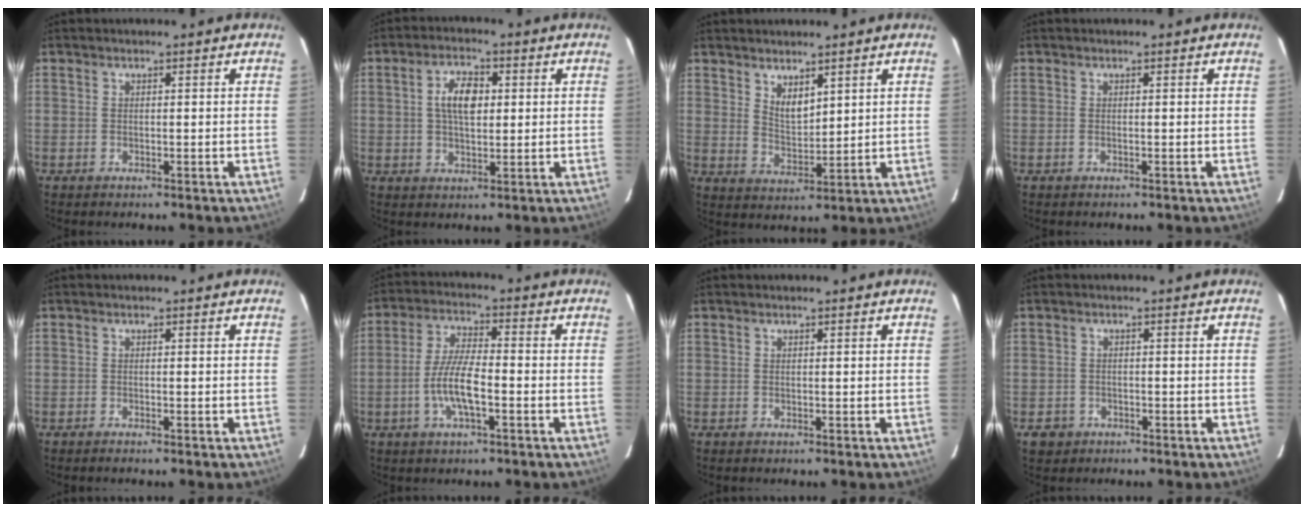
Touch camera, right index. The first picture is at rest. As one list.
[{"total": 6.6, "force": [1.2, 3.4, 5.5], "torque": [-0.100, 0.013, 0.023]}, {"total": 4.9, "force": [3.4, 2.1, 2.8], "torque": [-0.044, -0.004, 0.064]}, {"total": 0.0}, {"total": 0.7, "force": [-0.7, 0.0, 0.2], "torque": [-0.002, -0.003, -0.013]}, {"total": 8.2, "force": [-2.8, 2.2, 7.4], "torque": [-0.153, 0.004, -0.054]}, {"total": 0.0}, {"total": 3.1, "force": [-1.5, 2.7, 0.4], "torque": [-0.018, 0.003, -0.022]}]